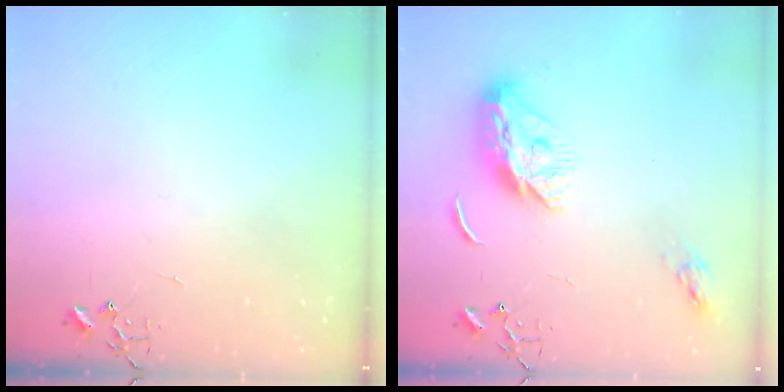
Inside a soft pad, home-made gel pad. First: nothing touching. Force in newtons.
{"total": 12.7, "press": 12.7, "slide": 0.3}